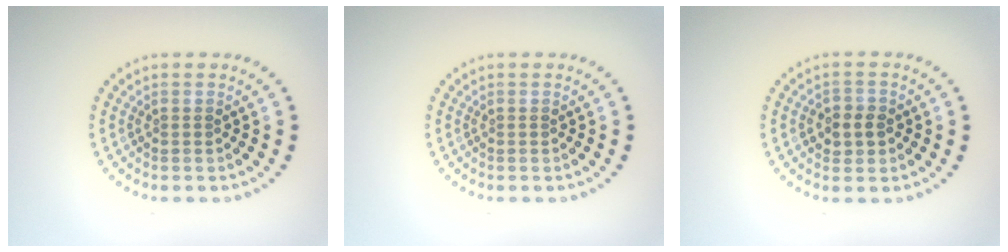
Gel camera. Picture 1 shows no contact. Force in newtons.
{"total": 0.0}
{"total": 2.4, "press": 2.3, "slide": 0.7}